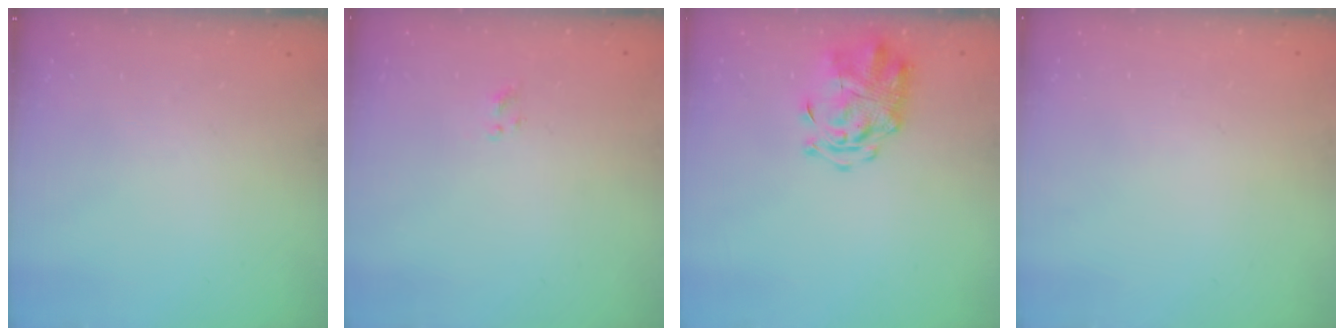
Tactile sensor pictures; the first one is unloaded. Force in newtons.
{"total": 1.3, "press": 1.1, "slide": 0.6}
{"total": 3.2, "press": 3.0, "slide": 1.0}
{"total": 1.8, "press": 1.7, "slide": 0.1}